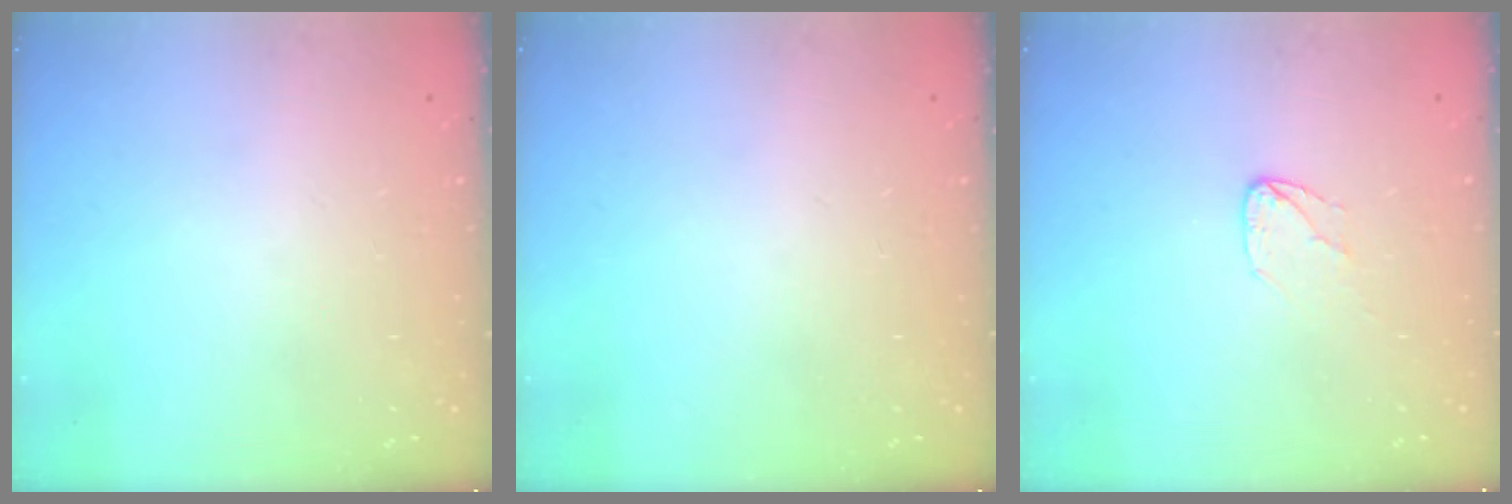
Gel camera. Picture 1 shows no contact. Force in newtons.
{"total": 0.0}
{"total": 4.5, "press": 4.4, "slide": 0.3}